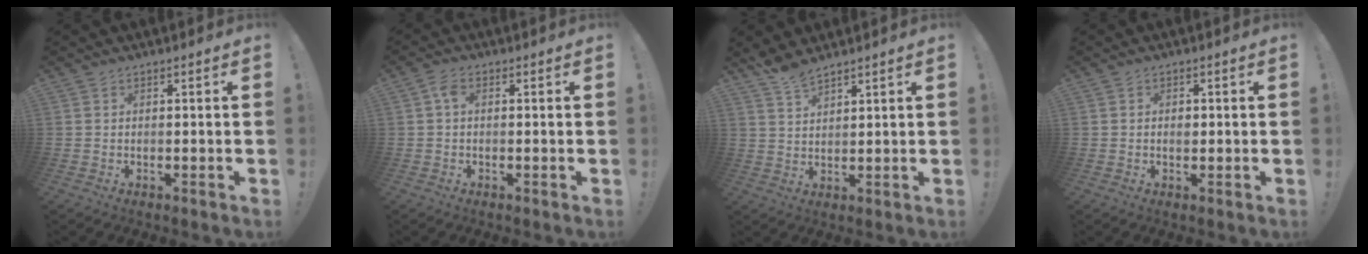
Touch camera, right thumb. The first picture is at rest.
{"total": 2.8, "force": [0.2, 1.7, 2.2], "torque": [-0.049, 0.010, 0.006]}
{"total": 4.9, "force": [4.5, 0.9, 1.9], "torque": [-0.035, -0.031, 0.082]}
{"total": 1.6, "force": [-0.4, 1.3, 0.9], "torque": [-0.008, 0.001, -0.009]}